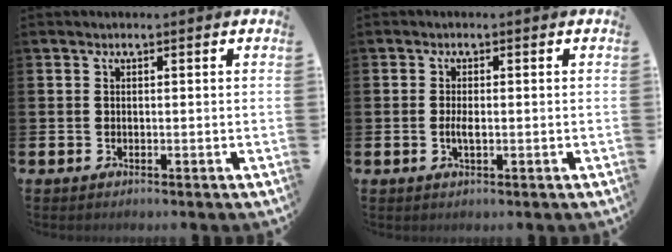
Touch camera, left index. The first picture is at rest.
{"total": 1.7, "force": [-0.2, 0.6, 1.6], "torque": [-0.024, -0.003, -0.006]}